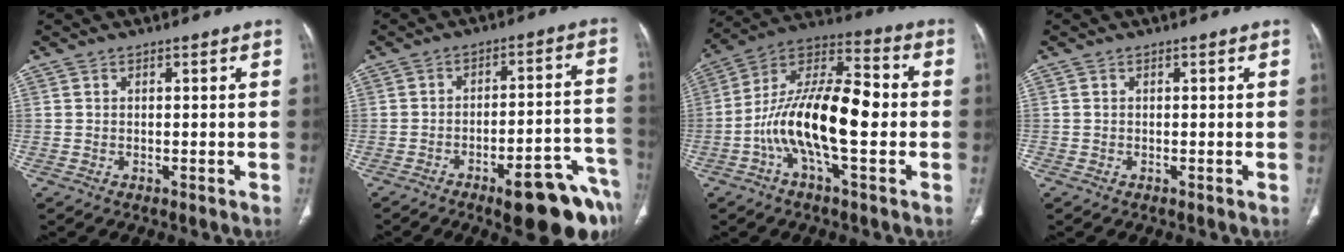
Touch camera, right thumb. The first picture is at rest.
{"total": 16.8, "force": [-10.2, 4.1, 12.7], "torque": [-0.100, 0.071, -0.136]}
{"total": 18.3, "force": [-3.1, 7.0, 16.6], "torque": [-0.295, 0.042, -0.062]}
{"total": 0.0}